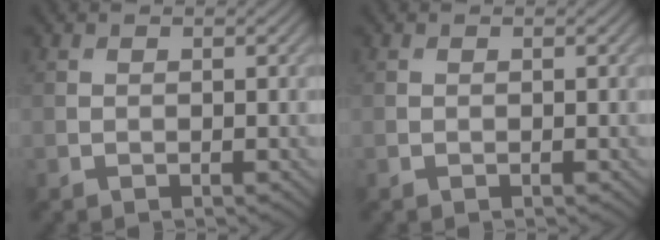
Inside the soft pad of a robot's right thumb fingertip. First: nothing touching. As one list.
[{"total": 0.0}]